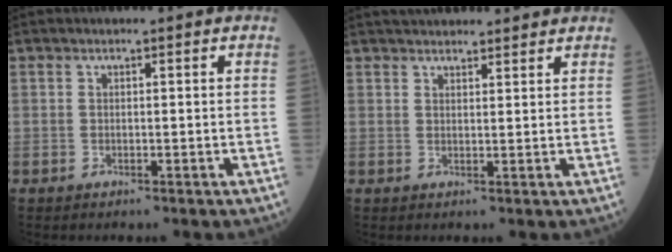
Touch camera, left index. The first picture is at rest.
{"total": 8.7, "force": [8.0, 1.8, 2.8], "torque": [-0.033, 0.033, 0.105]}